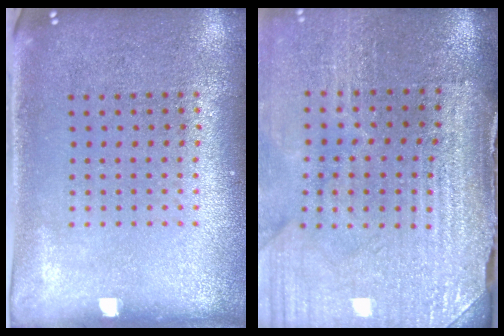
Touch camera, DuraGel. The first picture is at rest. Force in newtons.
{"total": 3.8, "press": 3.5, "slide": 1.4}